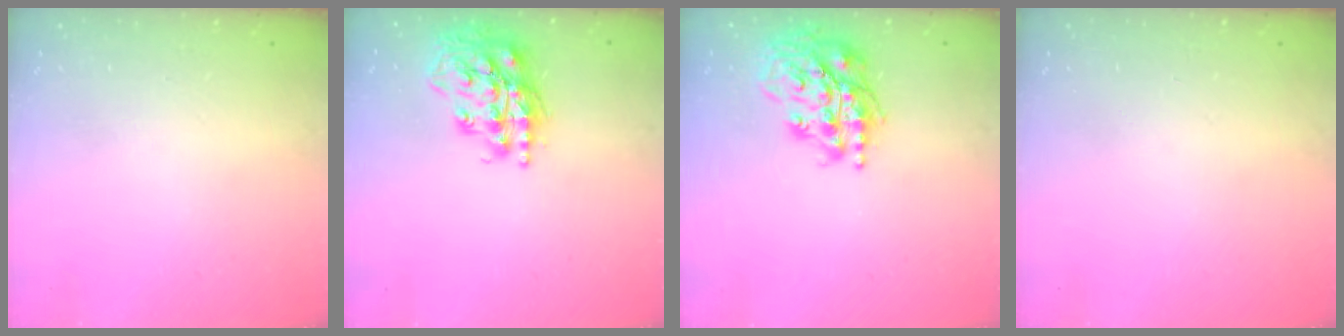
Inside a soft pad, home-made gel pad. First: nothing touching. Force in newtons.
{"total": 17.9, "press": 17.8, "slide": 1.9}
{"total": 18.3, "press": 18.1, "slide": 2.6}
{"total": 0.0}